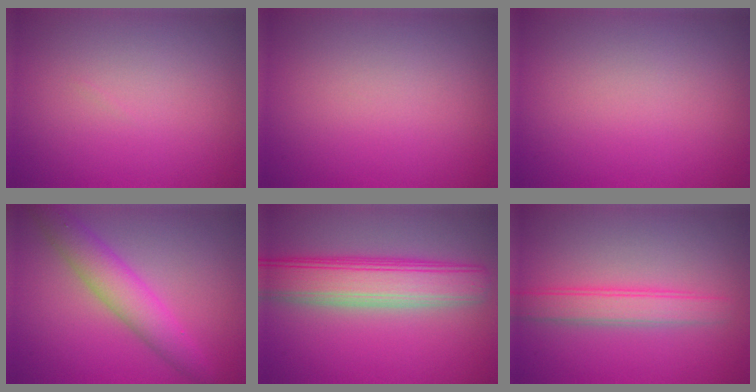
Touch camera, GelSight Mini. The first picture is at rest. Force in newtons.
{"total": 0.0}
{"total": 0.0}
{"total": 4.4, "press": 4.4, "slide": 0.3}
{"total": 7.3, "press": 7.3, "slide": 0.4}
{"total": 3.0, "press": 3.0, "slide": 0.0}